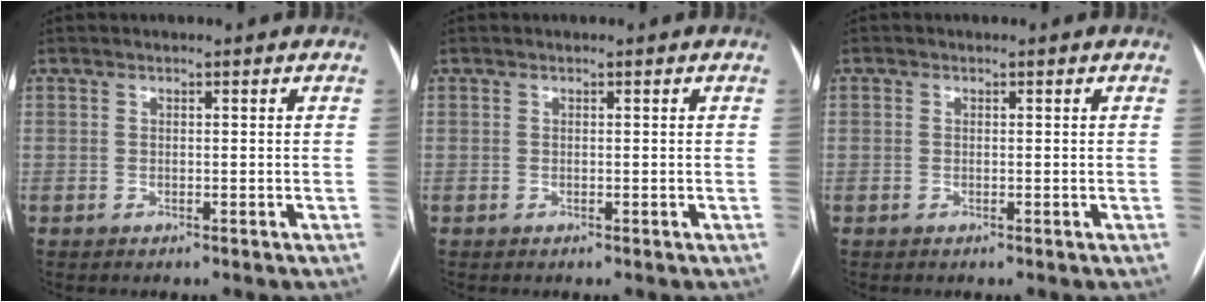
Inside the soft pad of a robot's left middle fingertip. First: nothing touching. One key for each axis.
{"total": 0.0}
{"total": 0.0}